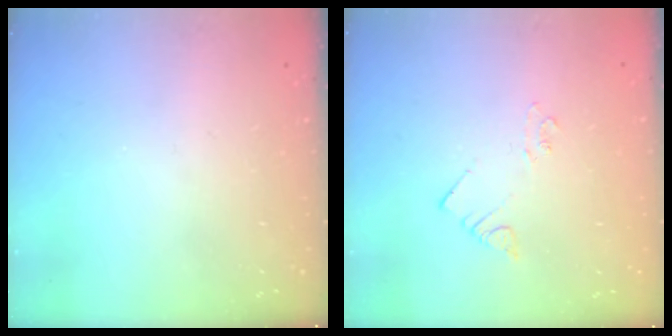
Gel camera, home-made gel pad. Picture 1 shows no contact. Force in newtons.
{"total": 2.2, "press": 2.2, "slide": 0.3}